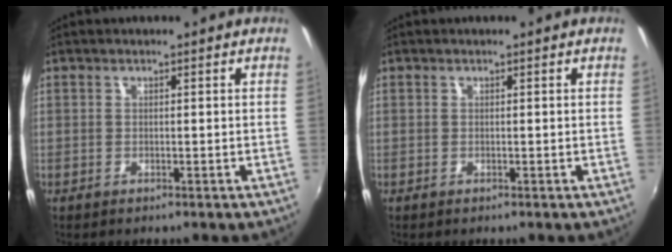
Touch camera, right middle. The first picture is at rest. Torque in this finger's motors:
{"motor_torque": [0.00, 0.00, 0.00, 0.00]}